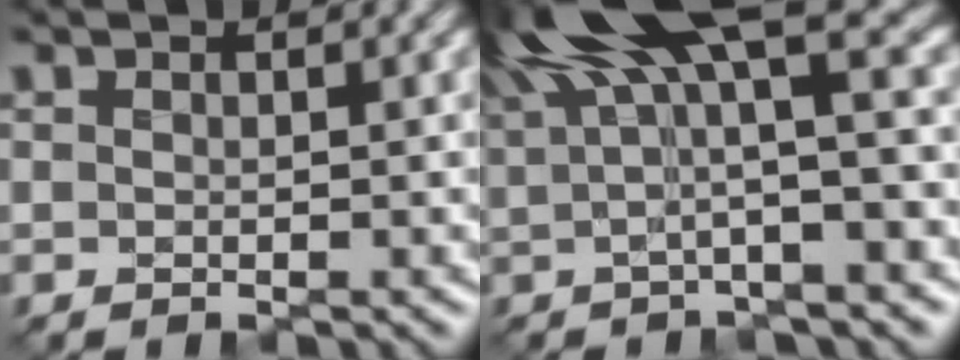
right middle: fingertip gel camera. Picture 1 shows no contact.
{"total": 11.4, "force": [4.9, 2.9, 9.9], "torque": [-0.170, 0.027, 0.082]}